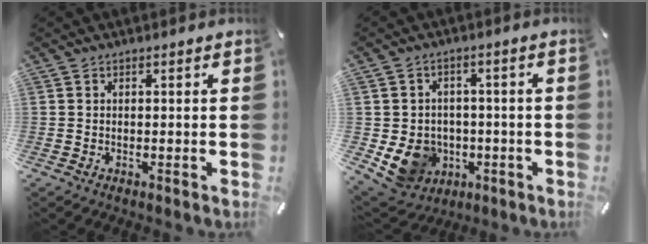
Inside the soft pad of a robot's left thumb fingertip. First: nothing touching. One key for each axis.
{"total": 10.0, "fx": -2.4, "fy": 8.9, "fz": 3.7, "tx": -0.084, "ty": 0.004, "tz": -0.039}